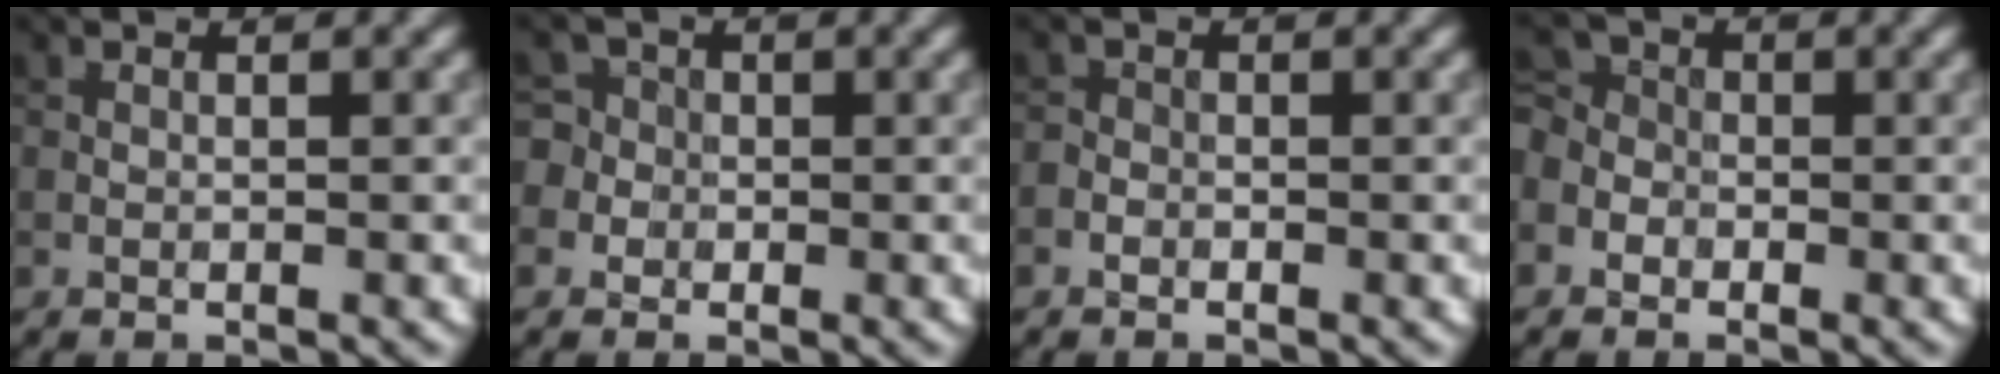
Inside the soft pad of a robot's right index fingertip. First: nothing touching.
{"total": 6.2, "force": [-0.6, 5.9, 1.9], "torque": [-0.034, 0.029, -0.046]}
{"total": 1.0, "force": [-0.6, 0.7, 0.1], "torque": [0.009, 0.001, -0.015]}
{"total": 4.3, "force": [-1.9, 3.6, 1.5], "torque": [-0.018, 0.009, -0.045]}